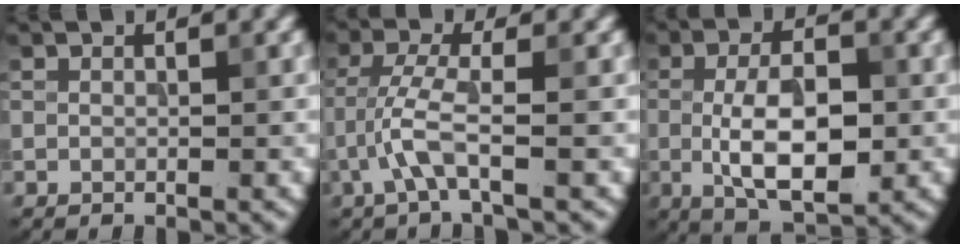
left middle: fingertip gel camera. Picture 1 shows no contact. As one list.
[{"total": 3.2, "force": [-1.5, 0.2, 2.9], "torque": [-0.069, 0.010, -0.037]}, {"total": 6.8, "force": [-0.8, 2.9, 6.2], "torque": [-0.116, -0.003, -0.014]}]